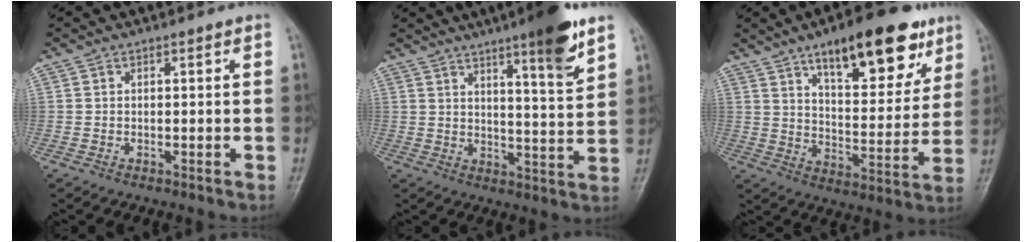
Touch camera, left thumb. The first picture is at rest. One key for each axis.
{"total": 11.5, "fx": 7.3, "fy": 1.3, "fz": 8.8, "tx": -0.118, "ty": -0.044, "tz": 0.105}
{"total": 20.1, "fx": 11.9, "fy": 7.8, "fz": 14.2, "tx": -0.161, "ty": -0.051, "tz": 0.184}